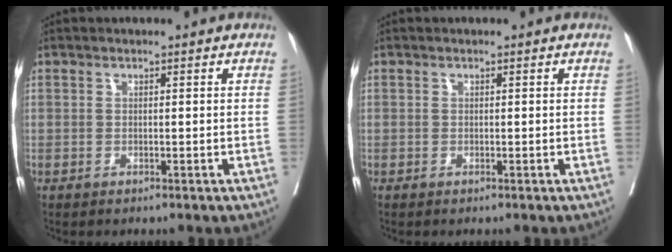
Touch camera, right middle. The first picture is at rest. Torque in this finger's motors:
{"motor_torque": [0.18, -0.16, -0.18, -0.21]}